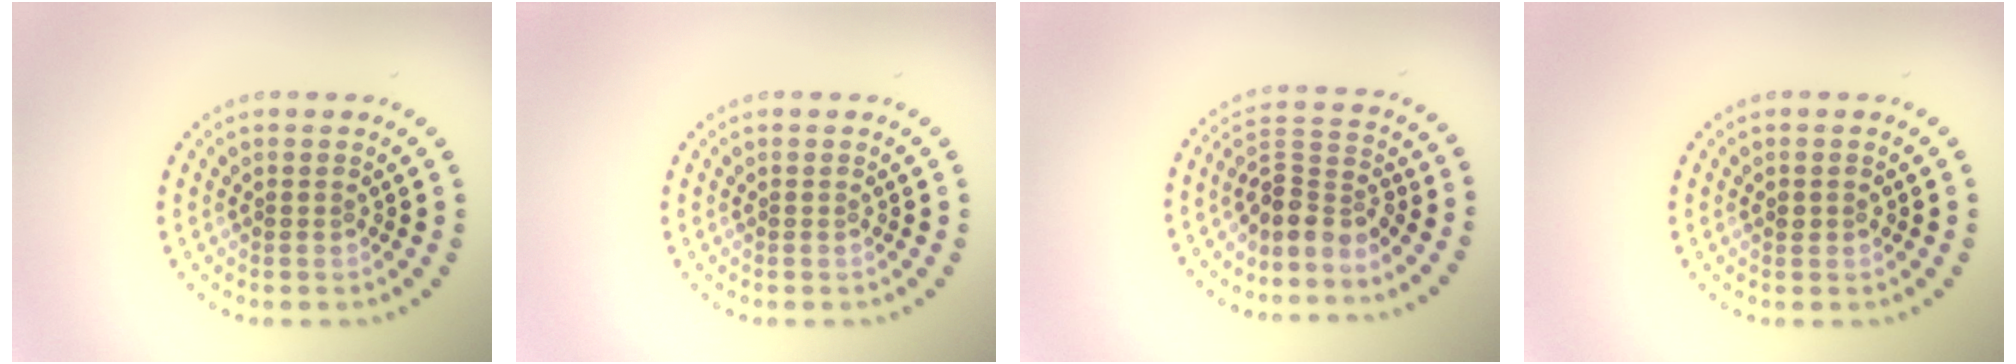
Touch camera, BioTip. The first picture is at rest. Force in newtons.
{"total": 0.0}
{"total": 3.4, "press": 2.4, "slide": 2.4}
{"total": 1.1, "press": 1.1, "slide": 0.0}